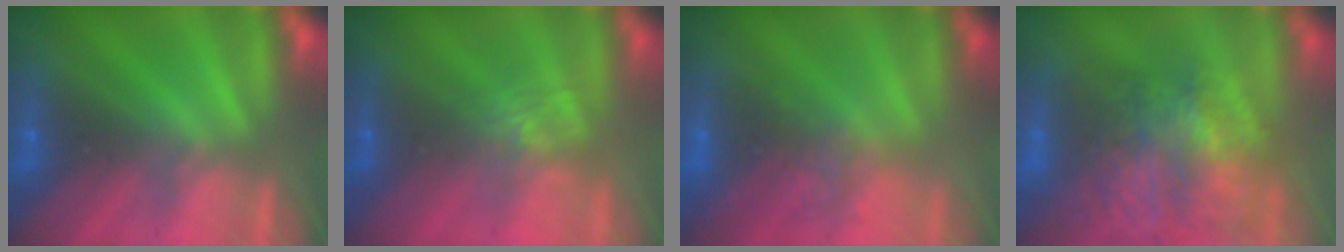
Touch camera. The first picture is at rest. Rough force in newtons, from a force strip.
{"total": 2.1}
{"total": 2.8}
{"total": 7.1}